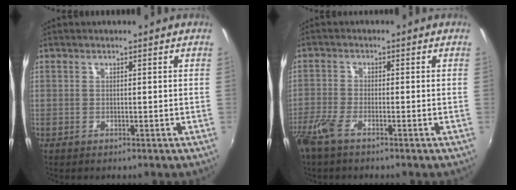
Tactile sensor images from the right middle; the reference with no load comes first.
{"total": 5.1, "force": [-3.6, 1.4, 3.3], "torque": [-0.087, -0.011, -0.076]}